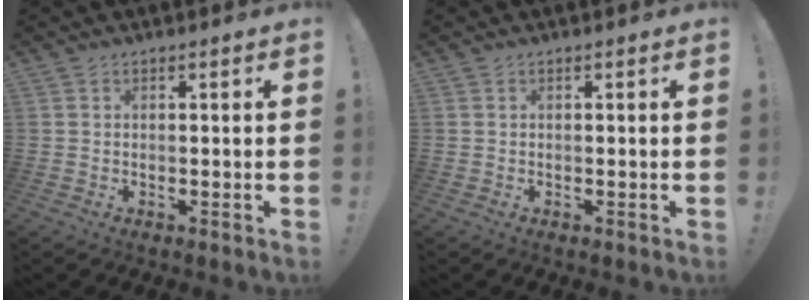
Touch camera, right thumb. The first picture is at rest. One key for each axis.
{"total": 0.0}